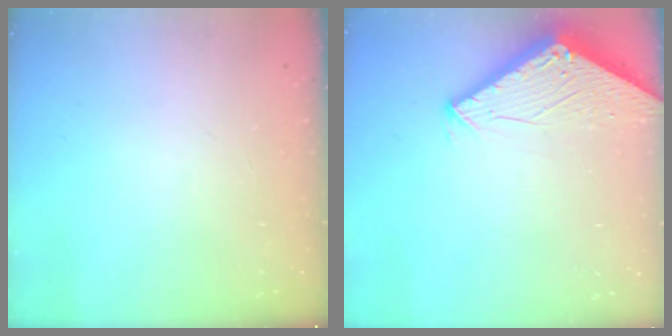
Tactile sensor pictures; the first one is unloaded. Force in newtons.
{"total": 2.9, "press": 2.9, "slide": 0.2}